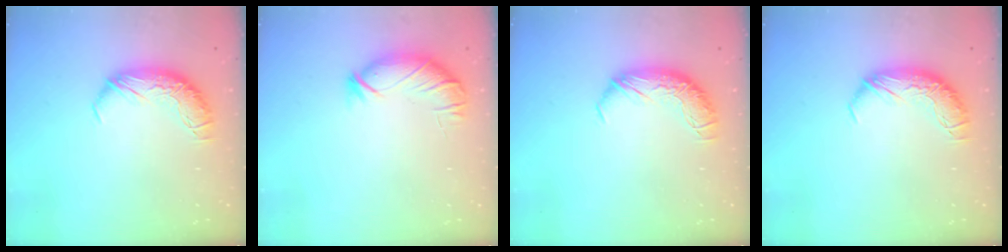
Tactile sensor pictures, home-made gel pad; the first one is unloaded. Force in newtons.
{"total": 3.8, "press": 3.7, "slide": 0.8}
{"total": 0.0}
{"total": 0.0}